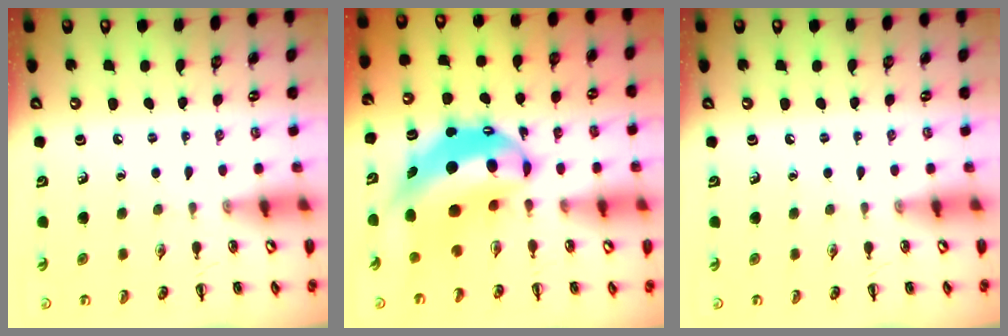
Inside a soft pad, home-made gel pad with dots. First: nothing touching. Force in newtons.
{"total": 12.1, "press": 11.6, "slide": 3.2}
{"total": 0.0}